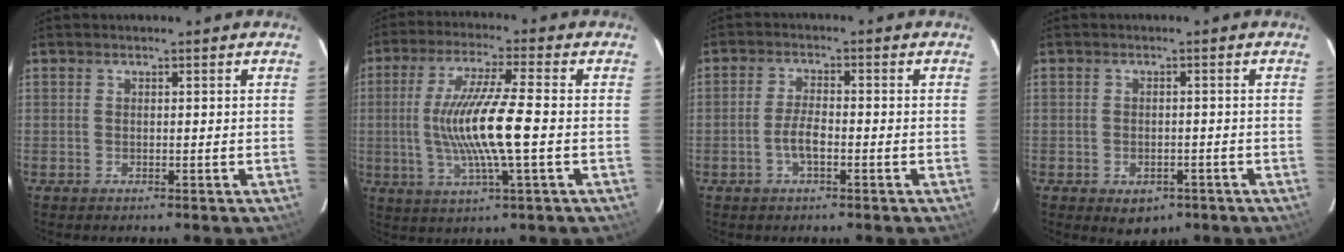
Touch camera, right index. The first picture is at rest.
{"total": 13.3, "force": [-1.4, 0.7, 13.2], "torque": [-0.250, -0.008, -0.022]}
{"total": 3.8, "force": [-1.6, 1.2, 3.2], "torque": [-0.069, 0.003, -0.029]}
{"total": 4.8, "force": [-2.5, 3.4, 2.3], "torque": [-0.045, -0.004, -0.022]}